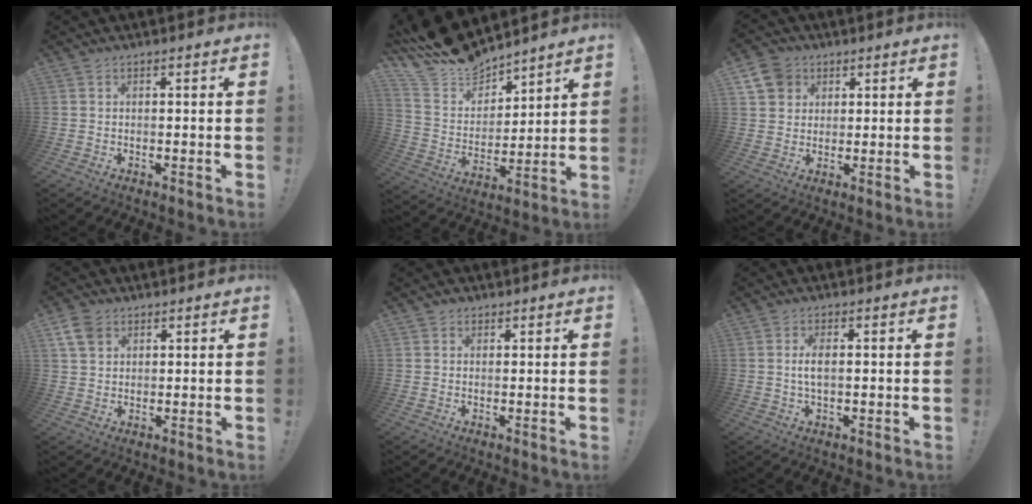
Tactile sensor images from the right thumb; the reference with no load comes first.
{"total": 13.5, "force": [12.5, 5.0, 1.7], "torque": [-0.057, -0.108, 0.228]}
{"total": 7.6, "force": [3.8, 6.4, 1.8], "torque": [-0.026, -0.019, 0.076]}
{"total": 6.5, "force": [3.4, 4.5, 3.2], "torque": [-0.052, -0.007, 0.068]}
{"total": 1.5, "force": [0.9, 1.1, 0.3], "torque": [0.001, -0.003, 0.015]}
{"total": 4.1, "force": [0.2, 1.7, 3.8], "torque": [-0.067, -0.001, -0.001]}